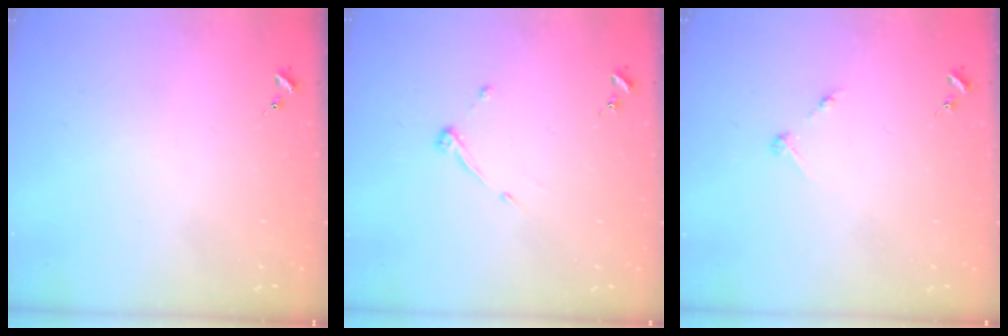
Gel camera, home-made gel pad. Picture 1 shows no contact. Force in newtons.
{"total": 4.0, "press": 4.0, "slide": 0.6}
{"total": 2.8, "press": 2.8, "slide": 0.3}